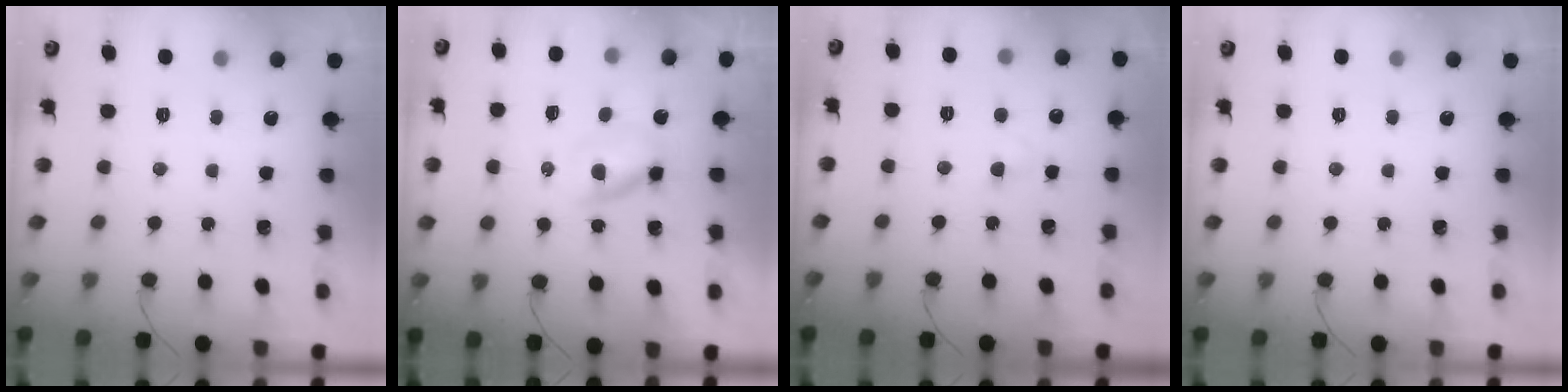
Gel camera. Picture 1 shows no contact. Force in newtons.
{"total": 3.3, "press": 3.3, "slide": 0.7}
{"total": 1.8, "press": 1.6, "slide": 0.9}
{"total": 0.0}